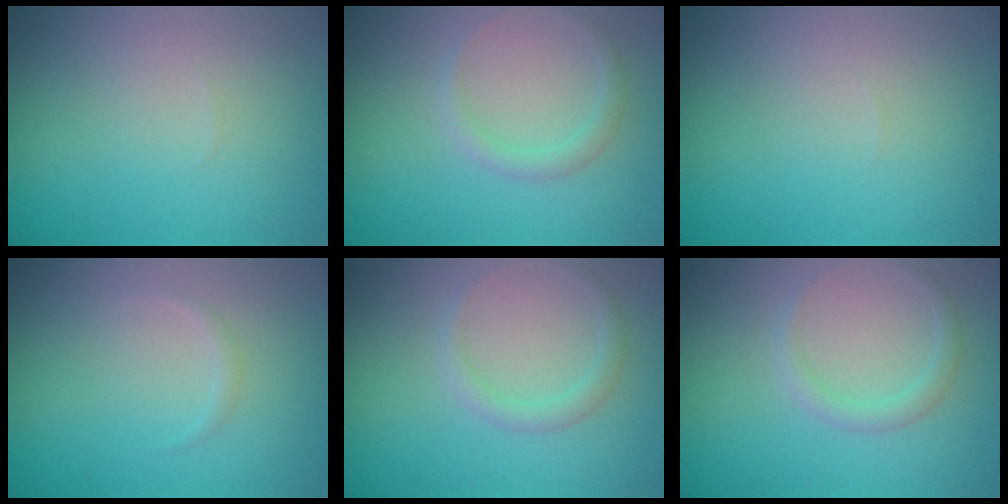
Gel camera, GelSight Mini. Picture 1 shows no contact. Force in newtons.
{"total": 1.3, "press": 1.3, "slide": 0.1}
{"total": 0.0}
{"total": 0.6, "press": 0.6, "slide": 0.0}
{"total": 1.3, "press": 1.3, "slide": 0.1}
{"total": 1.3, "press": 1.3, "slide": 0.1}